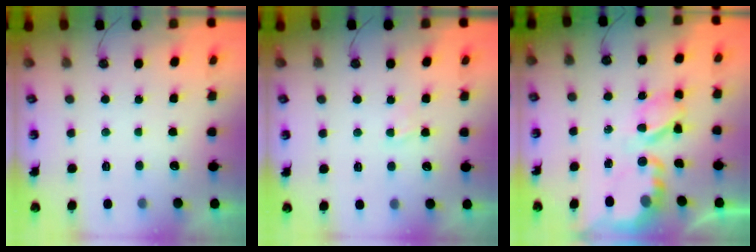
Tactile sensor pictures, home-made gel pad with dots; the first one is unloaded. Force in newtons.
{"total": 2.8, "press": 2.8, "slide": 0.4}
{"total": 7.9, "press": 7.9, "slide": 0.5}